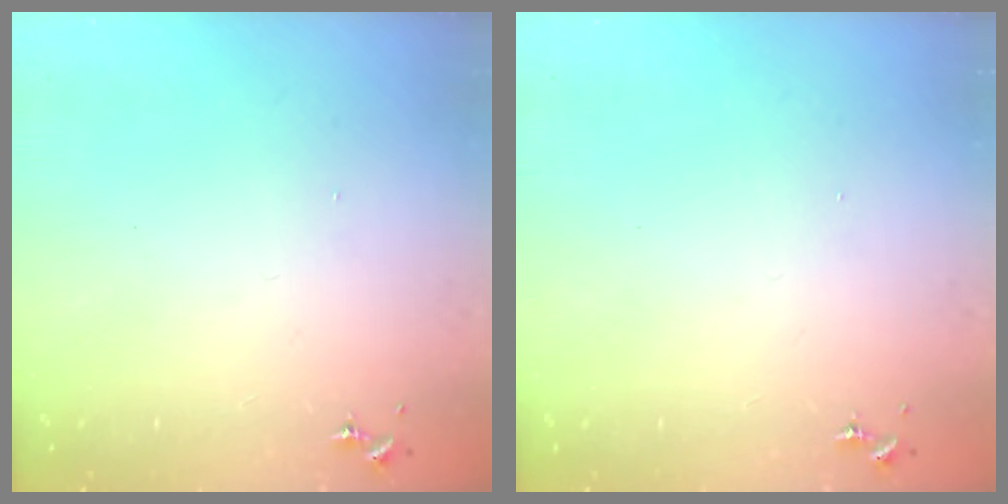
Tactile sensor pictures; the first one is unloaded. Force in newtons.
{"total": 0.0}